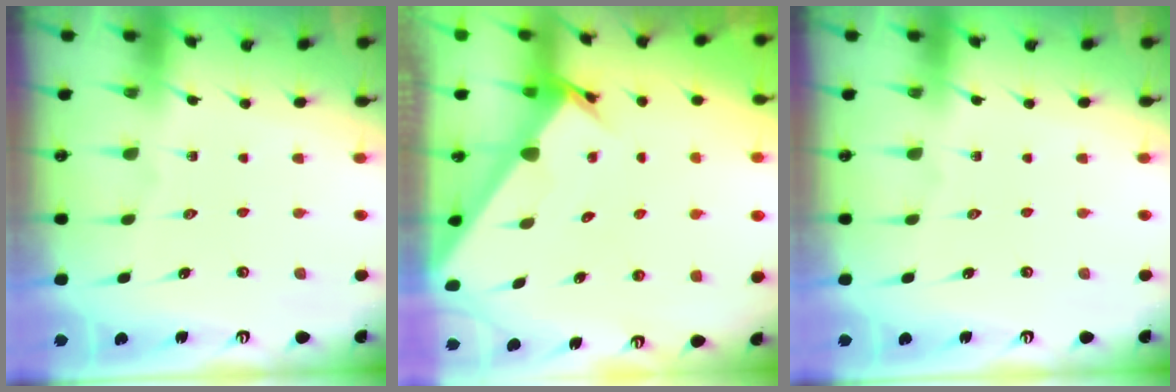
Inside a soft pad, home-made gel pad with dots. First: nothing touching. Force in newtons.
{"total": 2.8, "press": 2.8, "slide": 0.1}
{"total": 0.0}